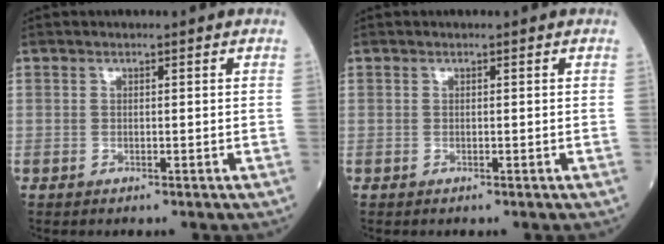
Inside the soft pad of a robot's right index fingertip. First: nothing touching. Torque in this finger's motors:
{"motor_torque": [0.02, -0.01, 0.02, 0.01]}